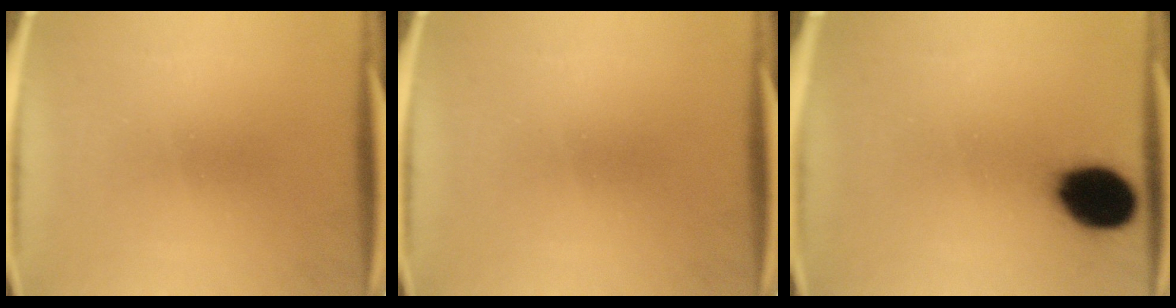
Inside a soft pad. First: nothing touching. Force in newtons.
{"total": 0.0}
{"total": 13.2}